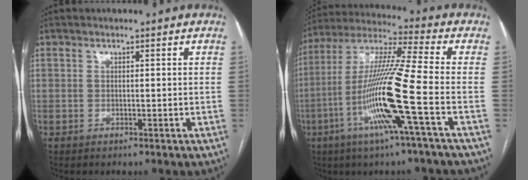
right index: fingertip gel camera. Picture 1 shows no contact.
{"total": 16.0, "force": [-5.2, -1.3, 15.1], "torque": [-0.303, -0.011, -0.108]}